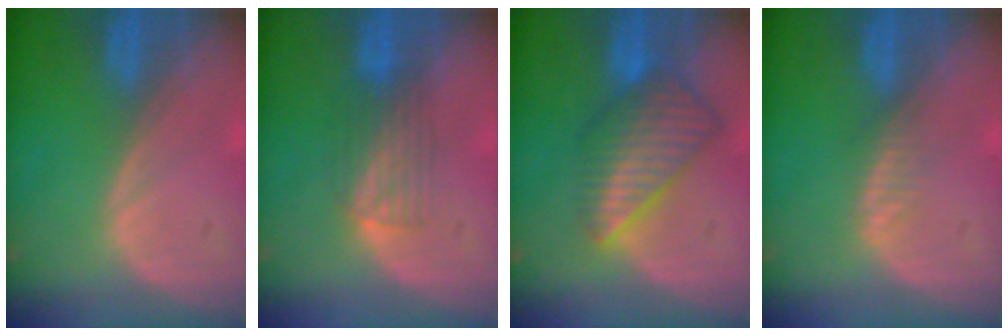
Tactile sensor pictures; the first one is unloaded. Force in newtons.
{"total": 4.0, "press": 3.8, "slide": 1.1}
{"total": 8.5, "press": 7.4, "slide": 4.2}
{"total": 1.6, "press": 1.6, "slide": 0.1}